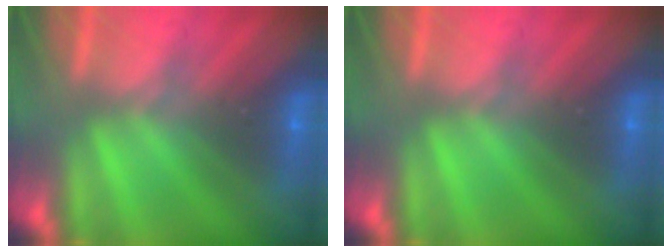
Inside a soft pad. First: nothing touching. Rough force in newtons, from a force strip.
{"total": 0.0}